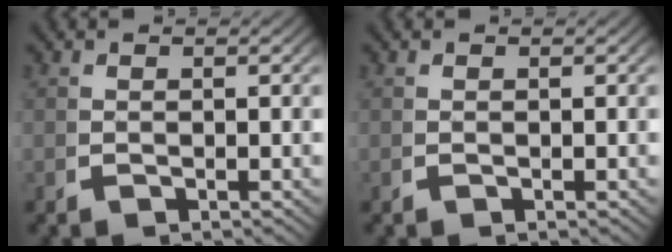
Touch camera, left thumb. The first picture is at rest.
{"total": 0.0}